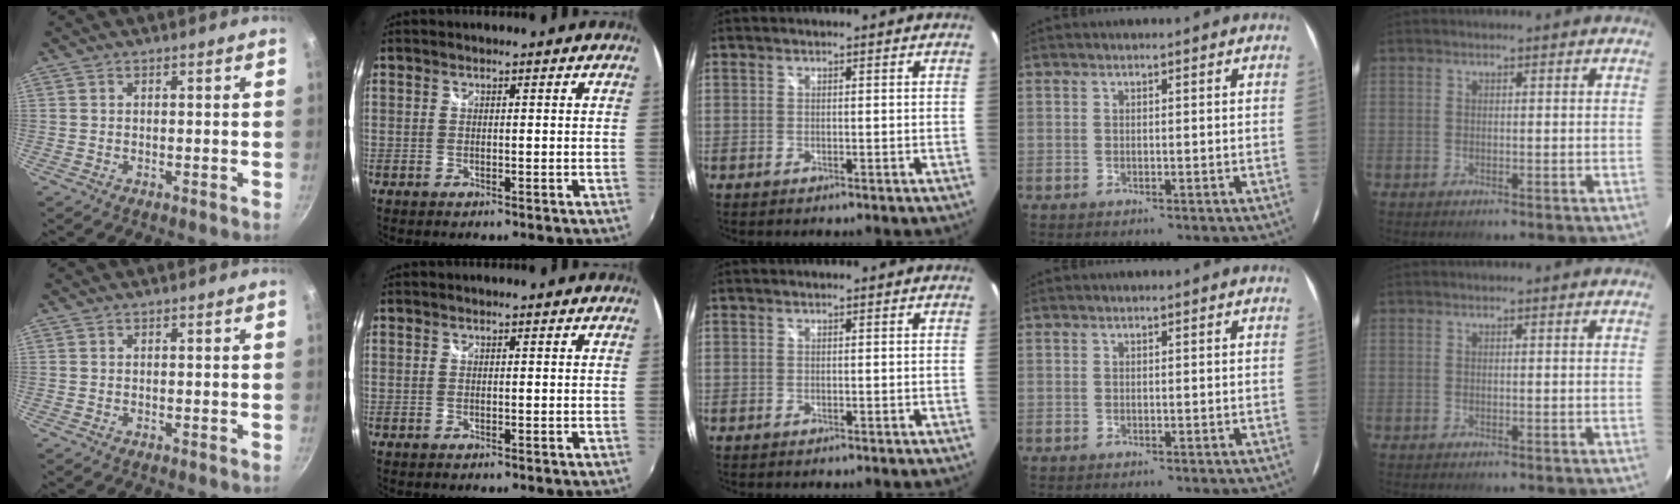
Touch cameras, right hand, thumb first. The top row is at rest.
{}